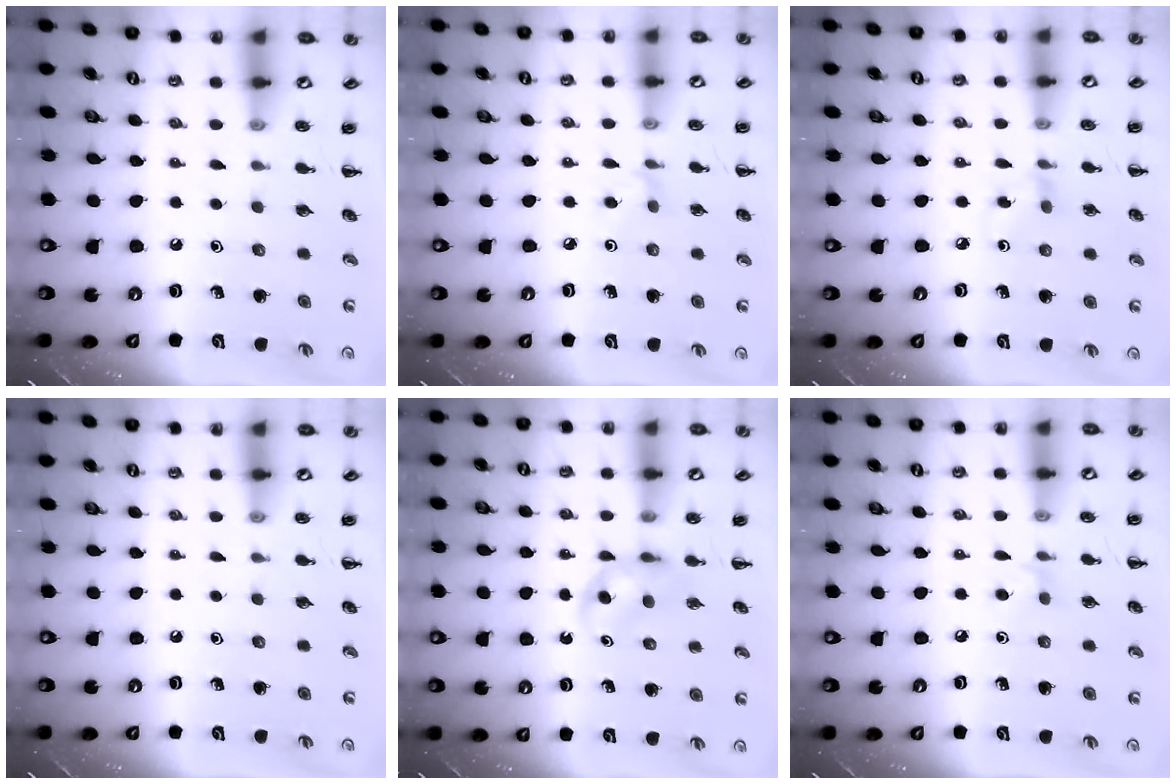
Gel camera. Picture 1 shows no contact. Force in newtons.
{"total": 3.2, "press": 2.9, "slide": 1.2}
{"total": 2.8, "press": 2.6, "slide": 1.1}
{"total": 0.0}
{"total": 3.5, "press": 3.2, "slide": 1.4}
{"total": 3.6, "press": 3.4, "slide": 1.3}